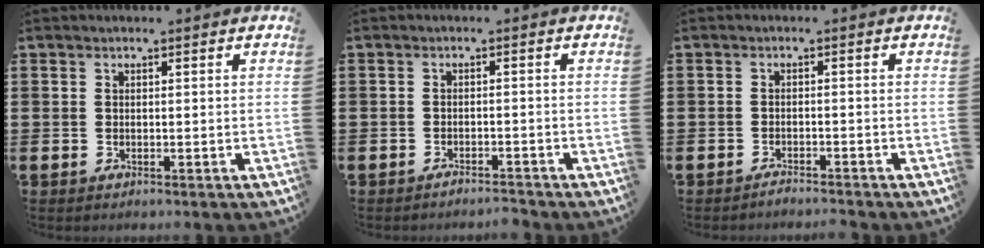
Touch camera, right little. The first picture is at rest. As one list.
[{"total": 1.5, "force": [-1.5, 0.0, 0.2], "torque": [-0.006, 0.001, -0.029]}, {"total": 1.2, "force": [-1.2, 0.0, 0.1], "torque": [-0.004, -0.001, -0.024]}]